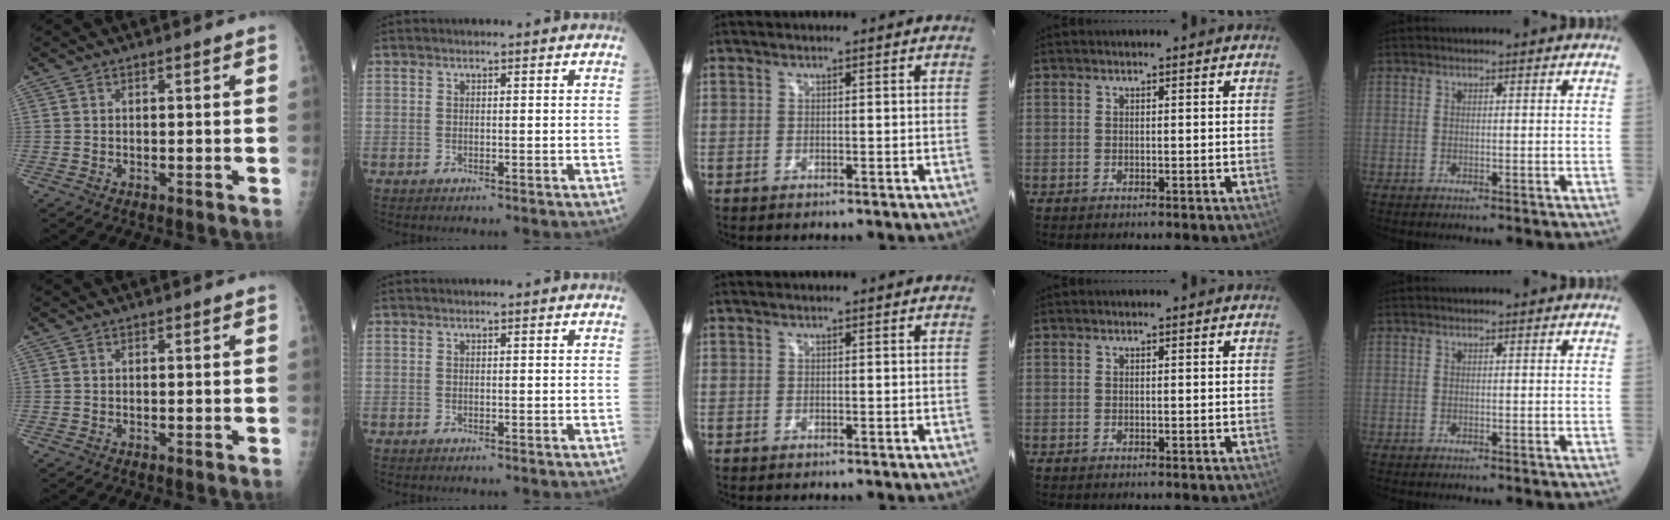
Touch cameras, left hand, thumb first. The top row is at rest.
{}